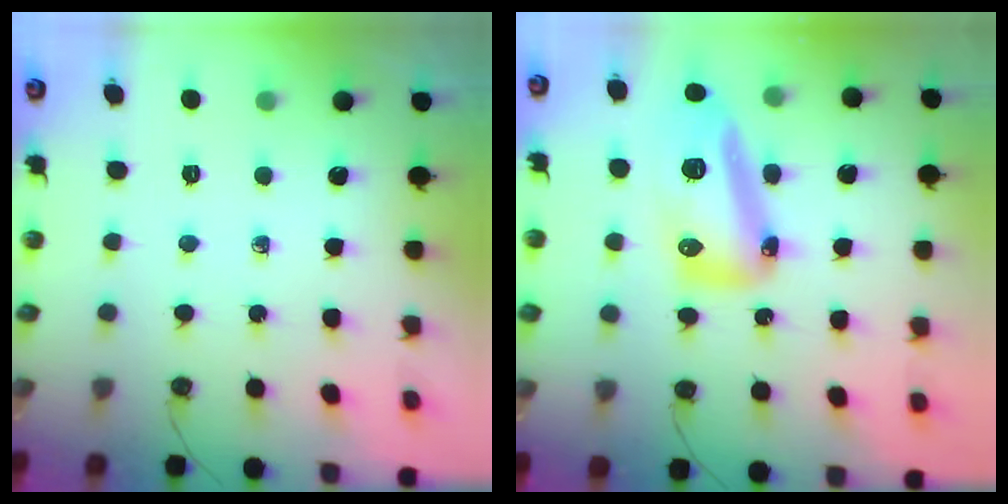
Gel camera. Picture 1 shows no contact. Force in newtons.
{"total": 23.9, "press": 19.7, "slide": 13.5}